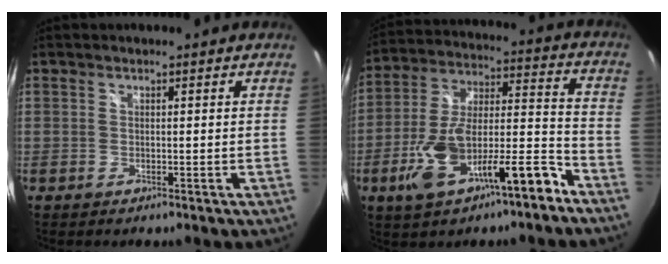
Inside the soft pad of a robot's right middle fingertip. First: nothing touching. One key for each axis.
{"total": 18.2, "fx": -10.6, "fy": 5.2, "fz": 13.9, "tx": -0.245, "ty": 0.000, "tz": -0.174}